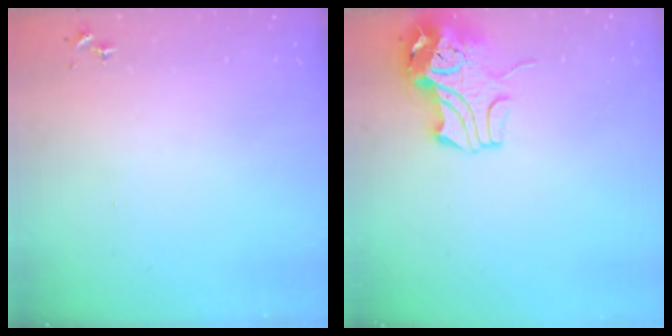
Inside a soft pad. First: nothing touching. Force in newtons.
{"total": 10.8, "press": 10.6, "slide": 1.6}